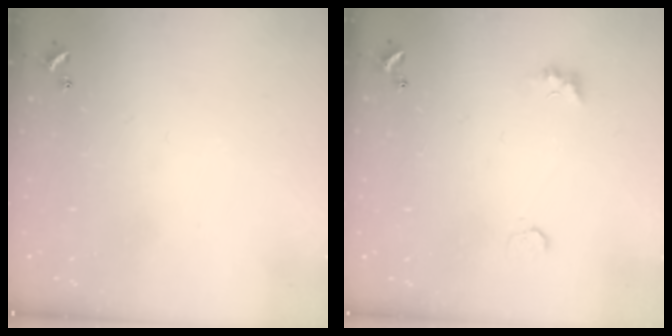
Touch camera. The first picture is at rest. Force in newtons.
{"total": 1.9, "press": 1.8, "slide": 0.5}